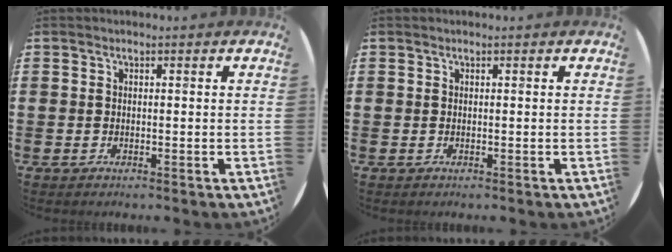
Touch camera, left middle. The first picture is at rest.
{"total": 0.0}